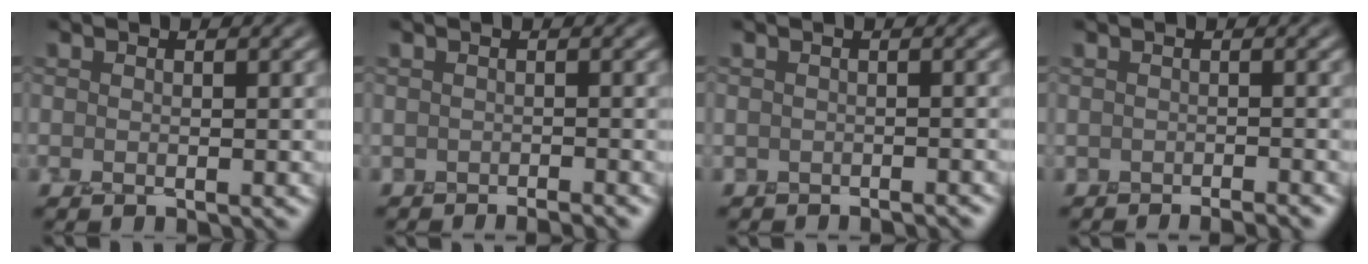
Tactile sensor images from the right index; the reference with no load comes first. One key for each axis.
{"total": 1.0, "fx": -0.9, "fy": -0.2, "fz": -0.1, "tx": 0.019, "ty": 0.004, "tz": -0.012}
{"total": 1.2, "fx": -1.1, "fy": -0.1, "fz": -0.6, "tx": 0.021, "ty": 0.006, "tz": -0.009}
{"total": 1.2, "fx": -1.2, "fy": -0.1, "fz": 0.2, "tx": 0.018, "ty": 0.008, "tz": -0.015}